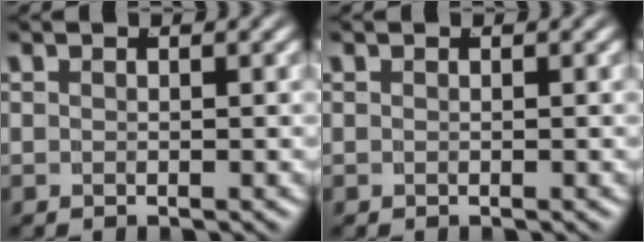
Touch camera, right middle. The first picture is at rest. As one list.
[{"total": 0.0}]